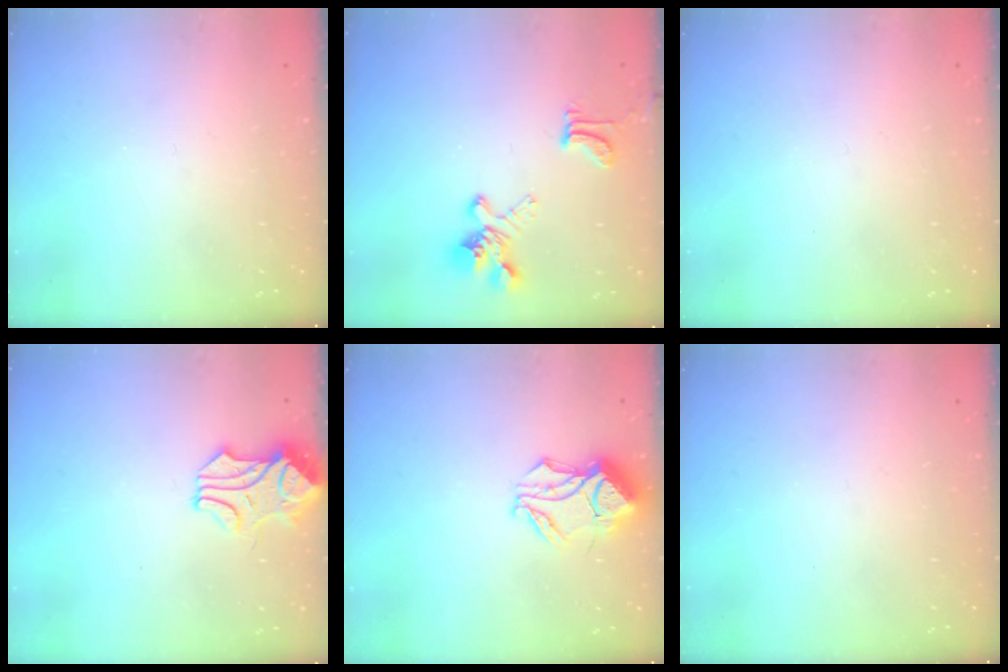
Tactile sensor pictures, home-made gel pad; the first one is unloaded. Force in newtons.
{"total": 3.9, "press": 3.6, "slide": 1.6}
{"total": 0.0}
{"total": 0.7, "press": 0.7, "slide": 0.2}
{"total": 13.4, "press": 13.4, "slide": 0.3}
{"total": 0.0}